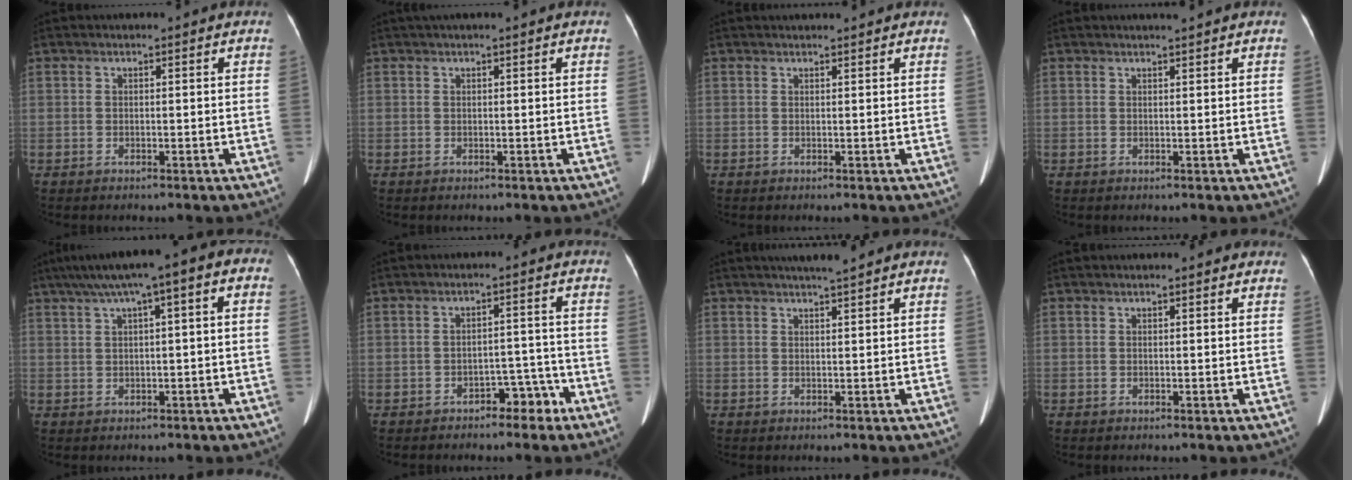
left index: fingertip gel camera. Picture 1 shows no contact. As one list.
[{"total": 1.7, "force": [1.3, 0.0, 1.1], "torque": [-0.009, 0.034, 0.022]}, {"total": 3.0, "force": [2.9, 0.1, 0.8], "torque": [-0.008, 0.021, 0.037]}, {"total": 1.6, "force": [1.4, -0.2, 0.7], "torque": [-0.010, 0.005, 0.025]}, {"total": 9.7, "force": [3.6, 1.8, 8.8], "torque": [-0.142, 0.049, 0.049]}, {"total": 3.9, "force": [-3.0, 1.9, 1.6], "torque": [-0.016, 0.013, -0.040]}, {"total": 3.6, "force": [3.0, -0.4, 1.9], "torque": [-0.025, 0.010, 0.047]}, {"total": 2.2, "force": [1.9, 0.3, 1.2], "torque": [-0.013, 0.021, 0.022]}]